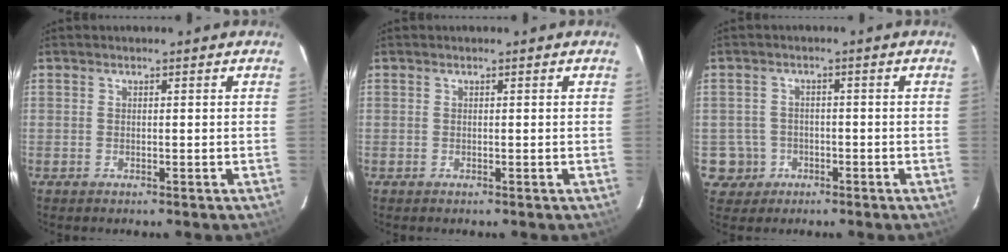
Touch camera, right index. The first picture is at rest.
{"total": 0.0}
{"total": 4.9, "force": [-1.7, 4.6, 0.1], "torque": [-0.012, 0.022, -0.023]}